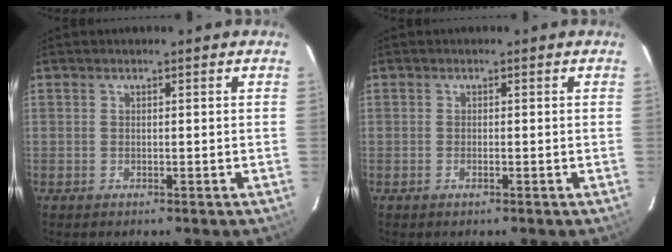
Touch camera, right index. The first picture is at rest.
{"total": 0.7, "force": [-0.4, -0.1, 0.6], "torque": [-0.015, -0.002, -0.005]}